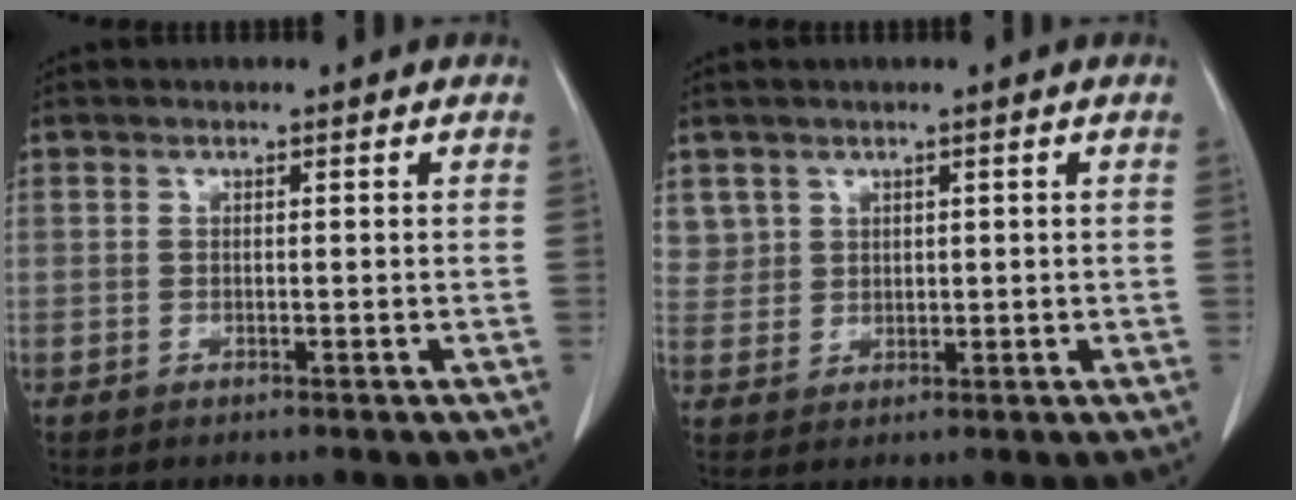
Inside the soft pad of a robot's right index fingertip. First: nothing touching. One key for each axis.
{"total": 3.9, "fx": 2.3, "fy": 3.1, "fz": -0.2, "tx": 0.021, "ty": 0.006, "tz": 0.046}